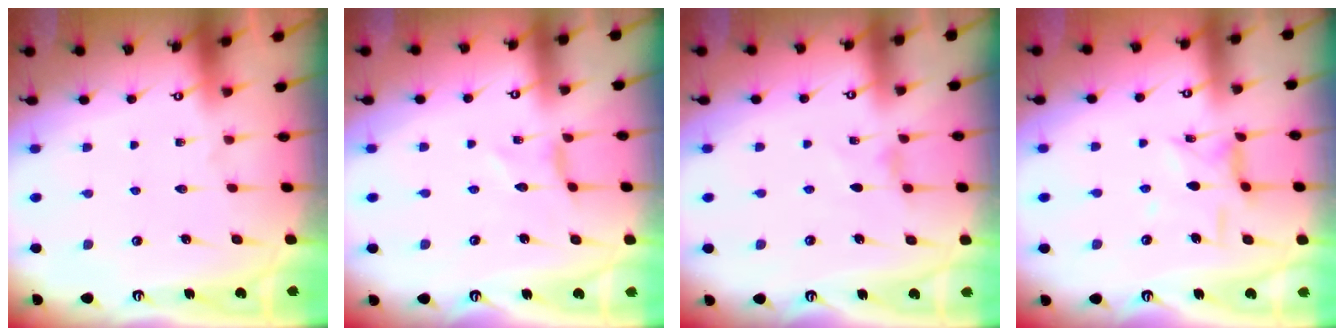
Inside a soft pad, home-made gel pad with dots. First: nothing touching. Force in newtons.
{"total": 0.0}
{"total": 1.3, "press": 1.3, "slide": 0.4}
{"total": 6.4, "press": 6.3, "slide": 0.5}